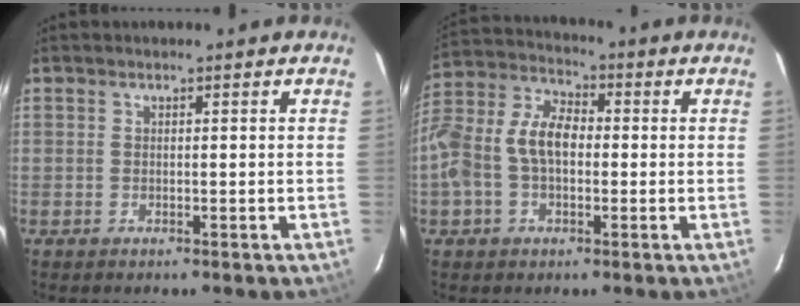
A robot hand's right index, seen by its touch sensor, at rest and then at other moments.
{"total": 12.3, "force": [-1.4, 7.7, 9.5], "torque": [-0.201, 0.022, -0.030]}